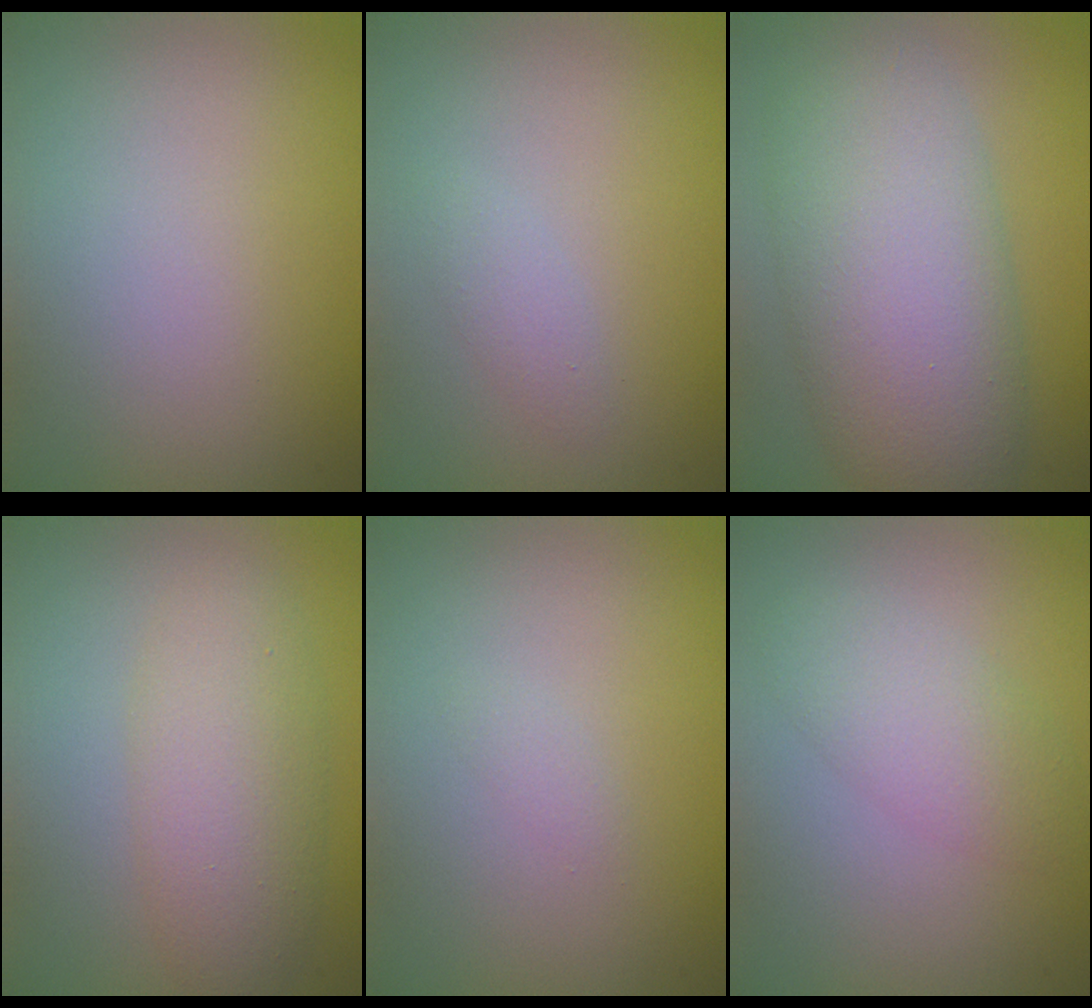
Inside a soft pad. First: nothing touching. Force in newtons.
{"total": 1.1, "press": 1.1, "slide": 0.1}
{"total": 8.9, "press": 8.9, "slide": 0.3}
{"total": 4.3, "press": 4.3, "slide": 0.1}
{"total": 0.6, "press": 0.5, "slide": 0.1}
{"total": 2.9, "press": 2.9, "slide": 0.1}